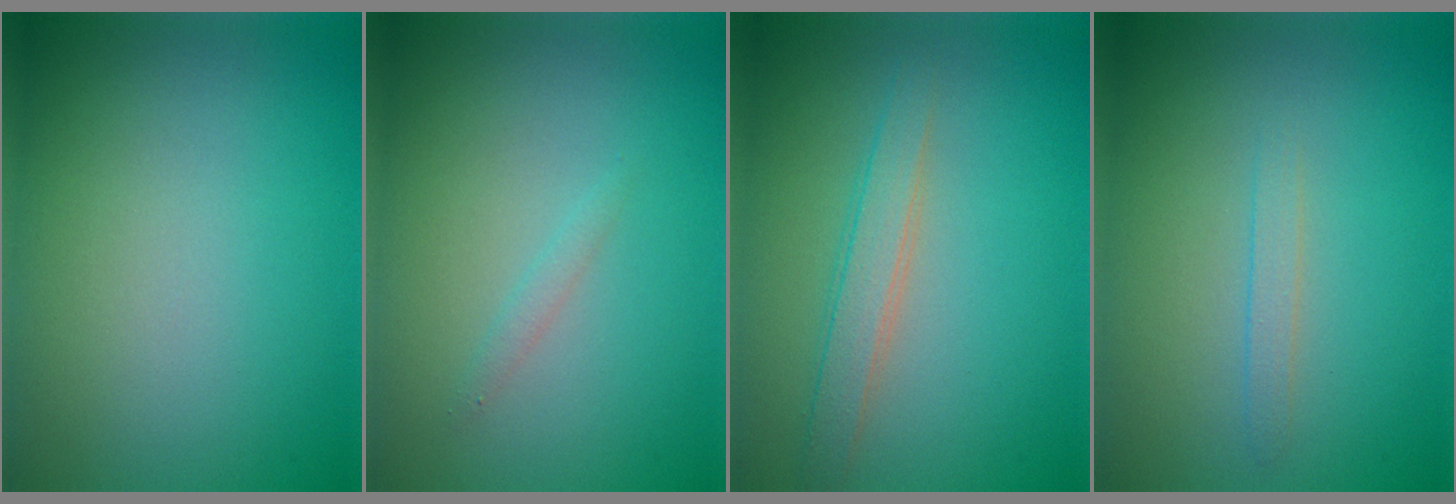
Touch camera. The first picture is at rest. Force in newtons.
{"total": 0.7, "press": 0.7, "slide": 0.1}
{"total": 2.4, "press": 2.4, "slide": 0.1}
{"total": 1.1, "press": 1.0, "slide": 0.1}